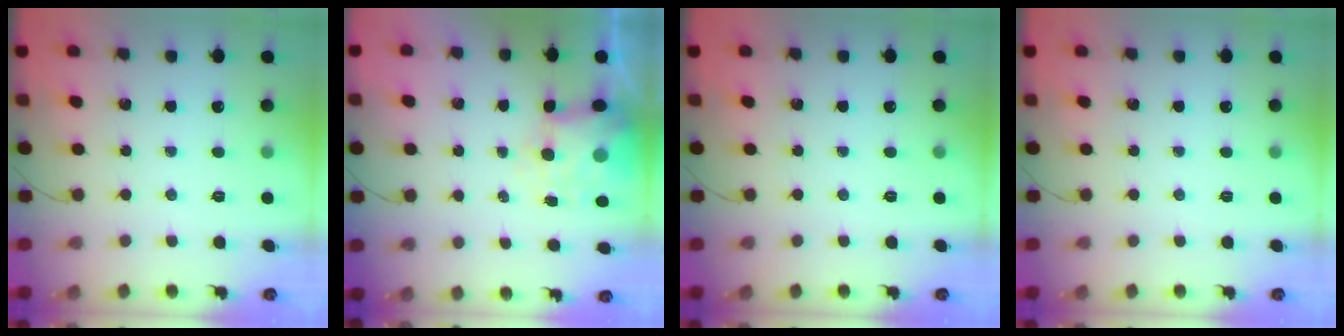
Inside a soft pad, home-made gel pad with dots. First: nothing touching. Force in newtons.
{"total": 6.2, "press": 6.1, "slide": 1.4}
{"total": 0.0}
{"total": 0.0}